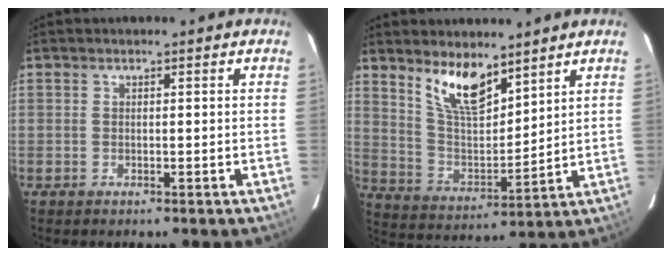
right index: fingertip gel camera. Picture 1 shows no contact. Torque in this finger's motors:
{"motor_torque": [0.80, 0.69, 0.46, 0.12]}